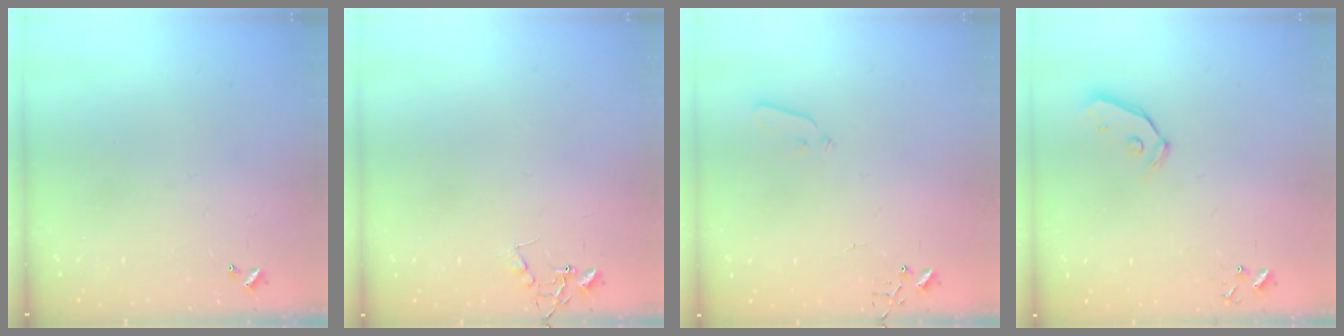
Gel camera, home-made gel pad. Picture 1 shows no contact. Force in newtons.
{"total": 6.9, "press": 6.9, "slide": 0.4}
{"total": 3.7, "press": 3.7, "slide": 0.6}
{"total": 5.4, "press": 5.4, "slide": 0.6}